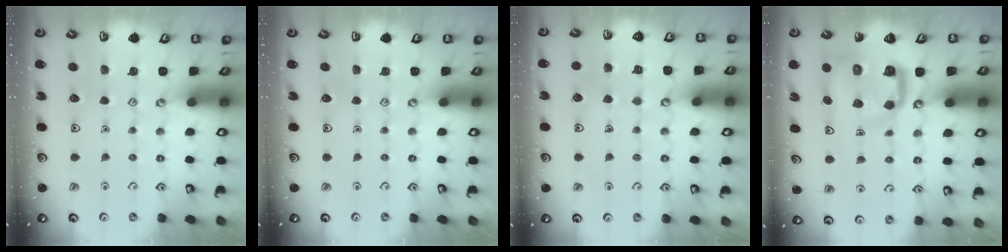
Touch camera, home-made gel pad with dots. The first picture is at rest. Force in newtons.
{"total": 0.0}
{"total": 4.4, "press": 4.4, "slide": 0.4}
{"total": 9.1, "press": 9.0, "slide": 1.1}